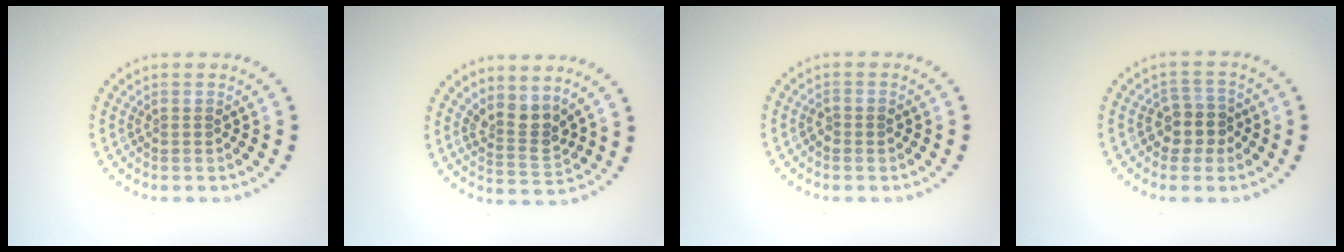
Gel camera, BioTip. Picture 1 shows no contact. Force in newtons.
{"total": 2.8, "press": 2.2, "slide": 1.7}
{"total": 0.8, "press": 0.8, "slide": 0.2}
{"total": 2.7, "press": 2.3, "slide": 1.4}